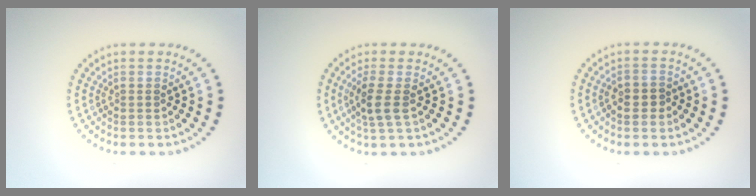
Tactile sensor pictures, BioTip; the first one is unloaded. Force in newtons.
{"total": 2.4, "press": 2.1, "slide": 1.1}
{"total": 1.5, "press": 1.4, "slide": 0.5}